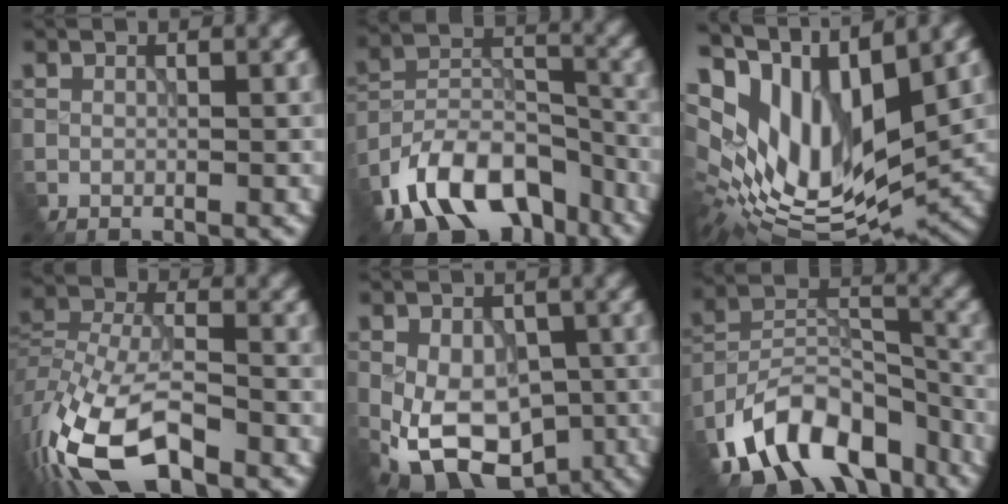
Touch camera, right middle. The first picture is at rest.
{"total": 10.2, "force": [-6.4, 5.9, 5.3], "torque": [-0.103, 0.008, -0.120]}
{"total": 13.7, "force": [4.3, 6.3, 11.4], "torque": [-0.227, 0.014, 0.088]}
{"total": 12.4, "force": [-7.5, 5.1, 8.4], "torque": [-0.194, -0.008, -0.142]}
{"total": 9.4, "force": [-3.0, 6.3, 6.3], "torque": [-0.116, -0.028, -0.036]}
{"total": 11.7, "force": [-7.6, 6.9, 5.8], "torque": [-0.112, 0.006, -0.137]}